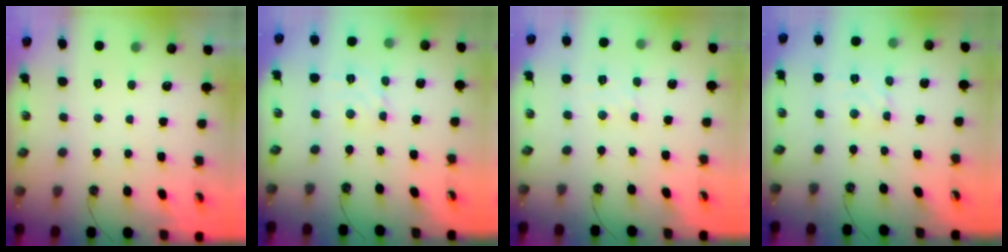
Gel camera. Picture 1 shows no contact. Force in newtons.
{"total": 2.9, "press": 2.9, "slide": 0.4}
{"total": 6.3, "press": 6.3, "slide": 0.6}
{"total": 2.8, "press": 2.7, "slide": 0.4}